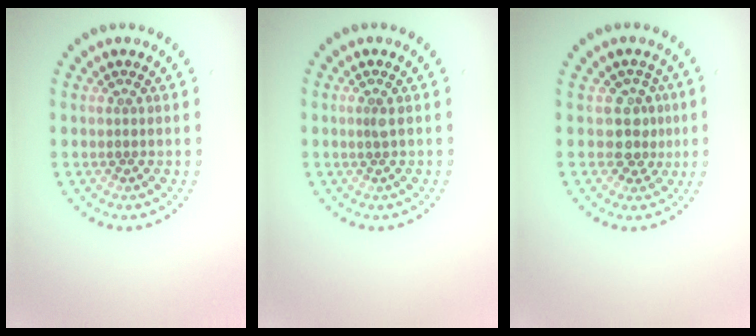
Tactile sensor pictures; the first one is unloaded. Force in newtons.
{"total": 0.8, "press": 0.5, "slide": 0.6}
{"total": 2.6, "press": 2.0, "slide": 1.6}